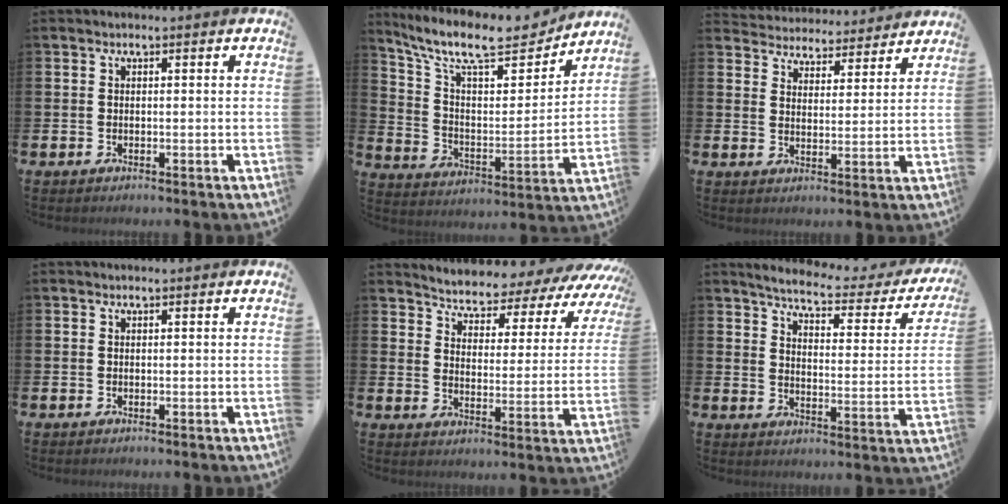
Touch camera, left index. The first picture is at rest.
{"total": 12.1, "force": [10.6, 3.1, 5.0], "torque": [-0.132, -0.068, 0.182]}
{"total": 4.6, "force": [4.5, 1.1, -0.5], "torque": [-0.006, -0.042, 0.076]}
{"total": 0.0}
{"total": 4.2, "force": [4.0, 1.2, 0.3], "torque": [-0.023, -0.044, 0.059]}
{"total": 5.1, "force": [4.6, 0.9, 2.1], "torque": [-0.056, -0.036, 0.069]}